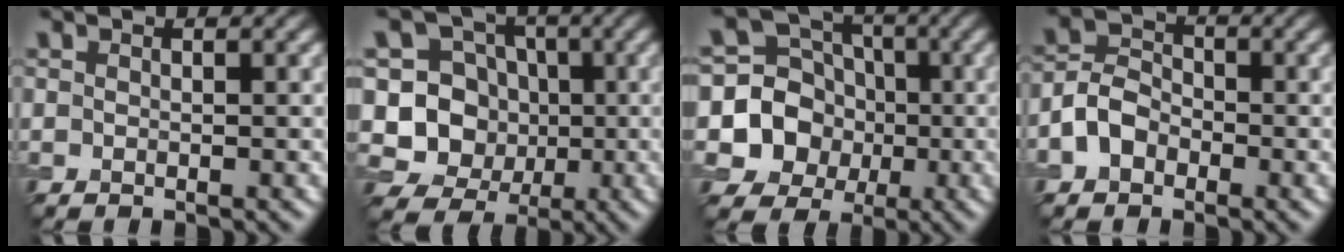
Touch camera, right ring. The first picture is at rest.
{"total": 8.2, "force": [-0.8, 7.8, 2.4], "torque": [-0.041, 0.019, -0.039]}
{"total": 10.0, "force": [-1.6, 9.4, 3.0], "torque": [-0.069, 0.014, -0.051]}
{"total": 3.4, "force": [-1.5, 2.4, 1.8], "torque": [-0.033, 0.009, -0.036]}